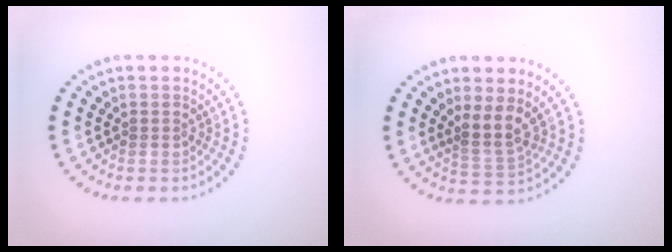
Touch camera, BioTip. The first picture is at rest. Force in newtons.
{"total": 2.7, "press": 2.1, "slide": 1.8}